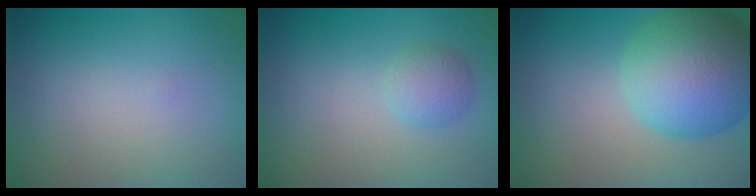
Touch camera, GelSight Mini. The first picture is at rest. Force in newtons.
{"total": 1.9, "press": 1.9, "slide": 0.1}
{"total": 9.6, "press": 9.6, "slide": 0.5}